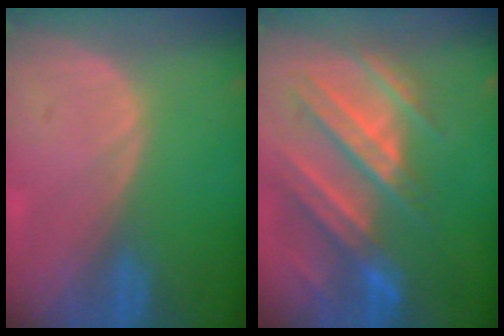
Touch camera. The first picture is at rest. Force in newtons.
{"total": 10.8, "press": 9.7, "slide": 4.7}